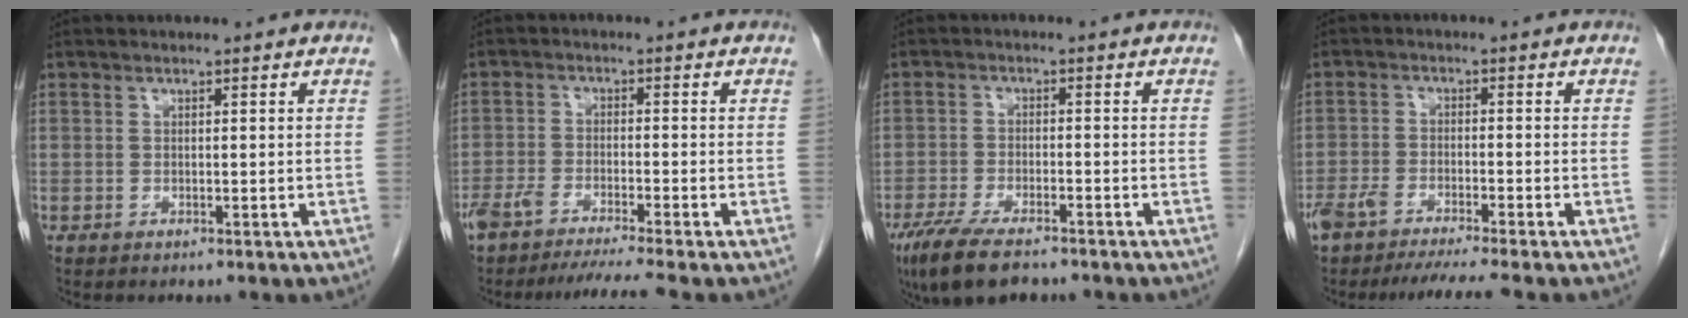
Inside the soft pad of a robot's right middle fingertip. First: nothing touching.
{"total": 7.7, "force": [-6.8, -0.9, 3.6], "torque": [-0.050, -0.017, -0.112]}
{"total": 9.2, "force": [-6.8, 2.6, 5.7], "torque": [-0.102, -0.019, -0.114]}
{"total": 8.1, "force": [-7.1, -0.2, 3.9], "torque": [-0.057, -0.013, -0.115]}